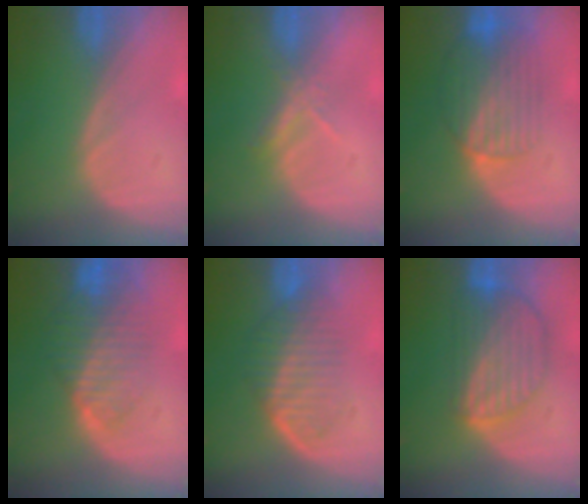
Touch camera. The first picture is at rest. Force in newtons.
{"total": 2.6, "press": 2.5, "slide": 0.9}
{"total": 7.5, "press": 7.2, "slide": 2.1}
{"total": 8.3, "press": 7.1, "slide": 4.4}
{"total": 6.2, "press": 6.1, "slide": 1.0}
{"total": 8.8, "press": 7.7, "slide": 4.2}